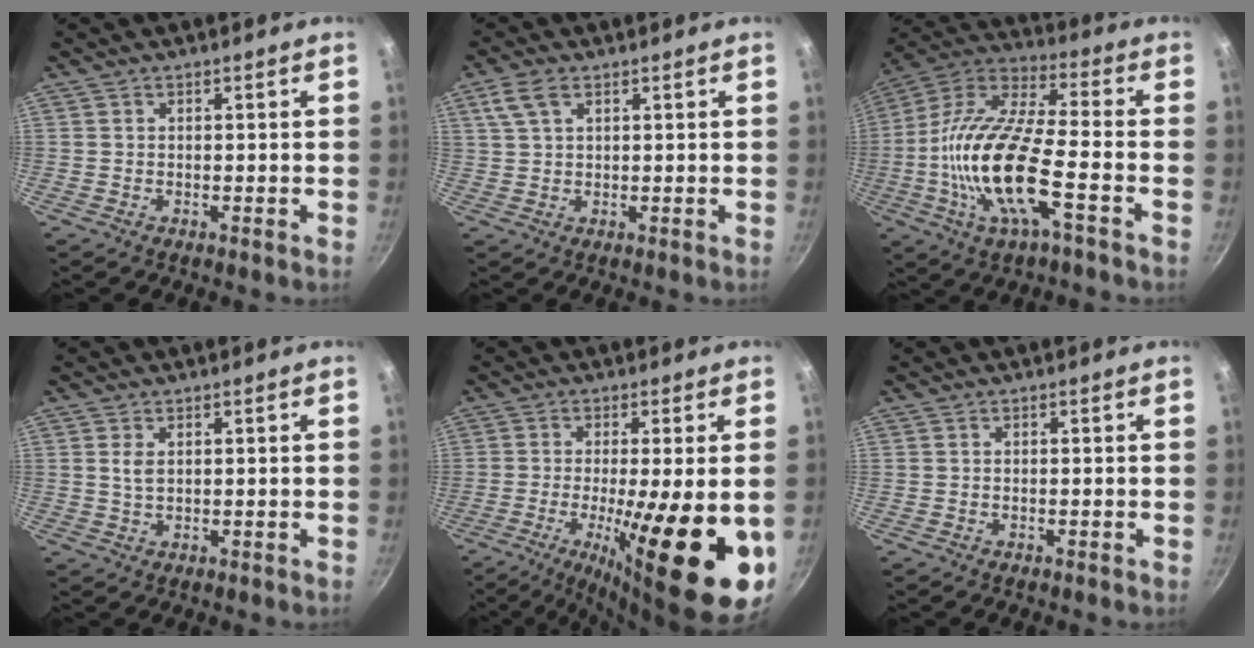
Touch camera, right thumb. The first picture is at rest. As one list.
[{"total": 4.8, "force": [2.3, 2.6, 3.3], "torque": [-0.066, 0.005, 0.045]}, {"total": 19.8, "force": [-5.4, 6.5, 18.0], "torque": [-0.351, 0.034, -0.121]}, {"total": 2.4, "force": [0.7, 1.3, 1.8], "torque": [-0.034, -0.005, 0.014]}, {"total": 20.9, "force": [-4.9, 4.7, 19.7], "torque": [-0.292, -0.017, -0.068]}, {"total": 0.0}]